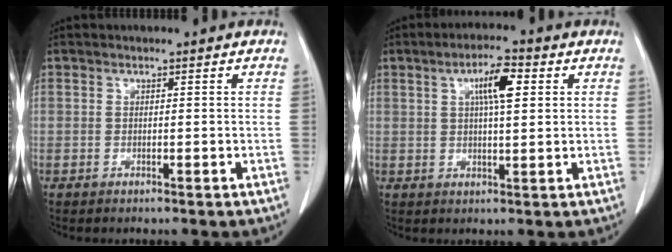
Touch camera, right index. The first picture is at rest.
{"total": 6.2, "force": [2.1, 1.2, 5.7], "torque": [-0.100, 0.008, 0.034]}